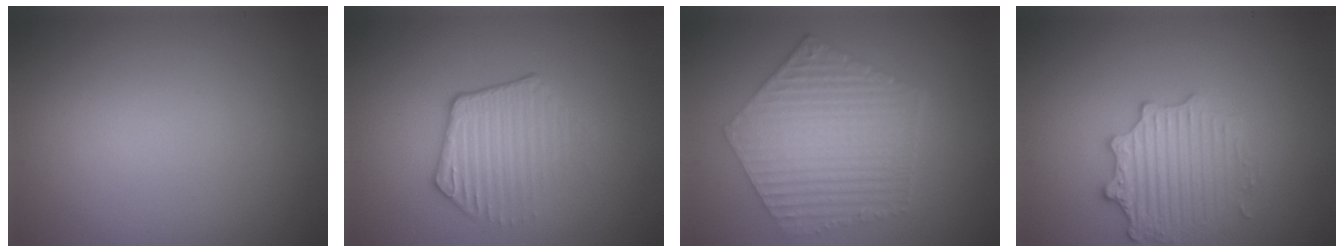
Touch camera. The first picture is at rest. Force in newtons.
{"total": 2.7, "press": 2.2, "slide": 1.6}
{"total": 6.8, "press": 5.0, "slide": 4.6}
{"total": 3.5, "press": 3.3, "slide": 1.0}